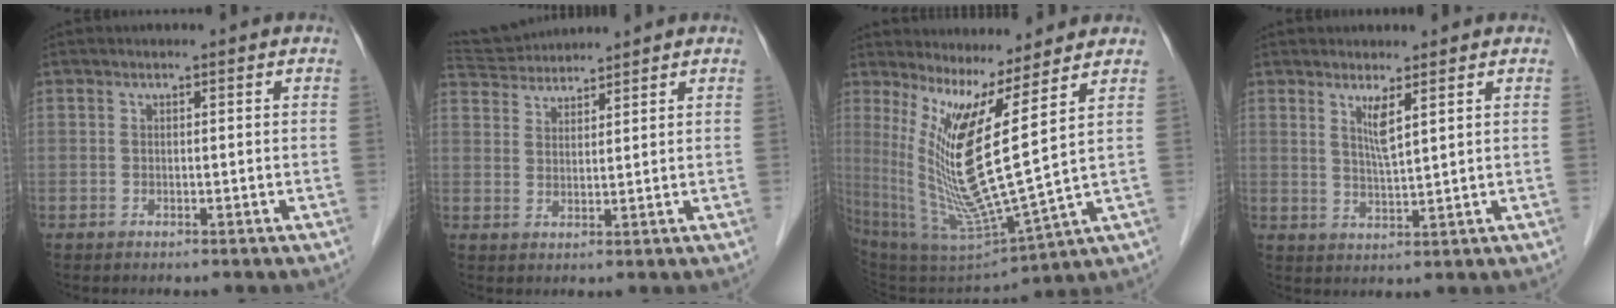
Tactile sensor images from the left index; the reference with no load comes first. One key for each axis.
{"total": 6.7, "fx": 6.6, "fy": 0.6, "fz": 1.0, "tx": -0.026, "ty": 0.033, "tz": 0.121}
{"total": 13.3, "fx": 5.1, "fy": -1.0, "fz": 12.3, "tx": -0.251, "ty": -0.041, "tz": 0.105}
{"total": 3.6, "fx": 1.9, "fy": -0.1, "fz": 3.0, "tx": -0.061, "ty": -0.010, "tz": 0.039}